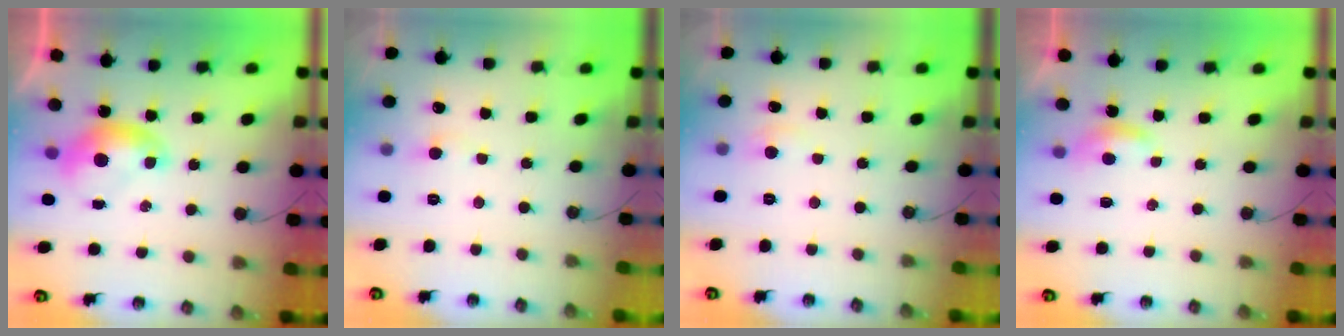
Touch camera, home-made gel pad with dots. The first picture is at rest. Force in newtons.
{"total": 1.4, "press": 1.2, "slide": 0.7}
{"total": 1.3, "press": 1.1, "slide": 0.6}
{"total": 1.7, "press": 1.6, "slide": 0.5}